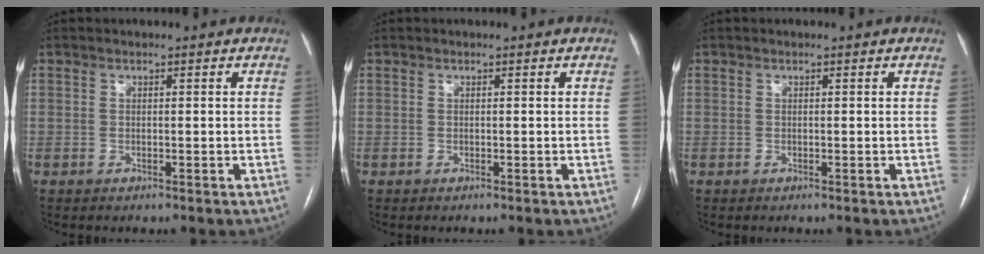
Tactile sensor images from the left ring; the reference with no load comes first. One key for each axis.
{"total": 0.0}
{"total": 0.0}